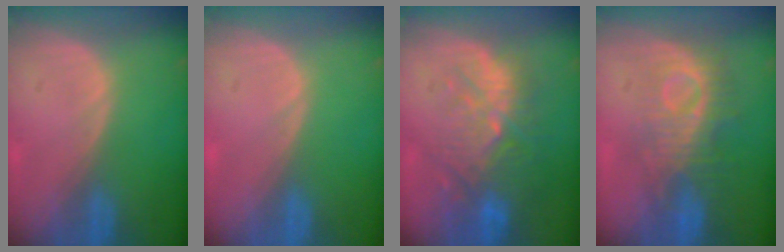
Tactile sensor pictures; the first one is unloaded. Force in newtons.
{"total": 0.0}
{"total": 11.0, "press": 9.6, "slide": 5.3}
{"total": 9.1, "press": 8.4, "slide": 3.6}